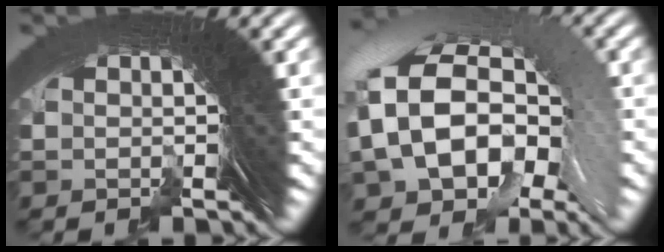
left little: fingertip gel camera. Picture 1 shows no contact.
{"total": 16.9, "force": [2.0, -3.5, -16.4], "torque": [0.185, 0.028, 0.019]}